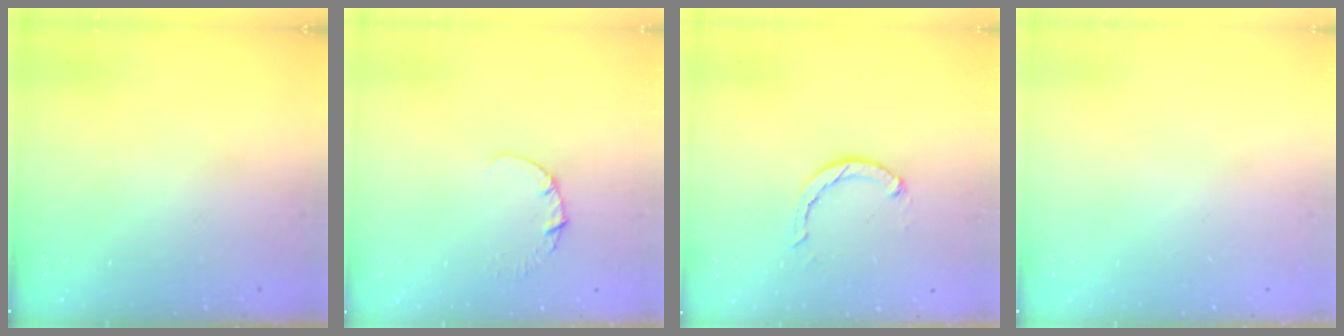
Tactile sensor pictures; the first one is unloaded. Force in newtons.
{"total": 1.1, "press": 1.1, "slide": 0.1}
{"total": 2.4, "press": 2.3, "slide": 0.4}
{"total": 0.0}